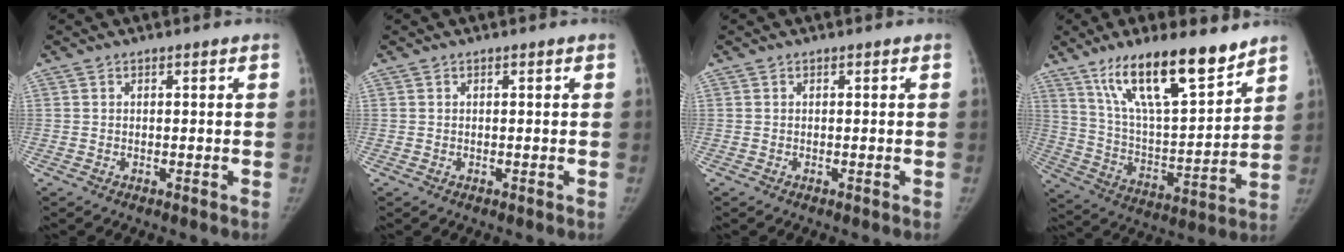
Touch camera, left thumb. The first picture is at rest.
{"total": 0.0}
{"total": 0.0}
{"total": 20.0, "force": [13.8, 5.5, 13.4], "torque": [-0.200, -0.069, 0.247]}